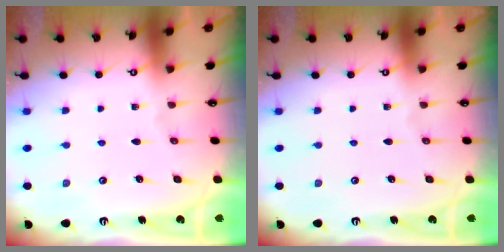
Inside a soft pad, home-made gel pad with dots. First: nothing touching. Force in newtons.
{"total": 0.0}